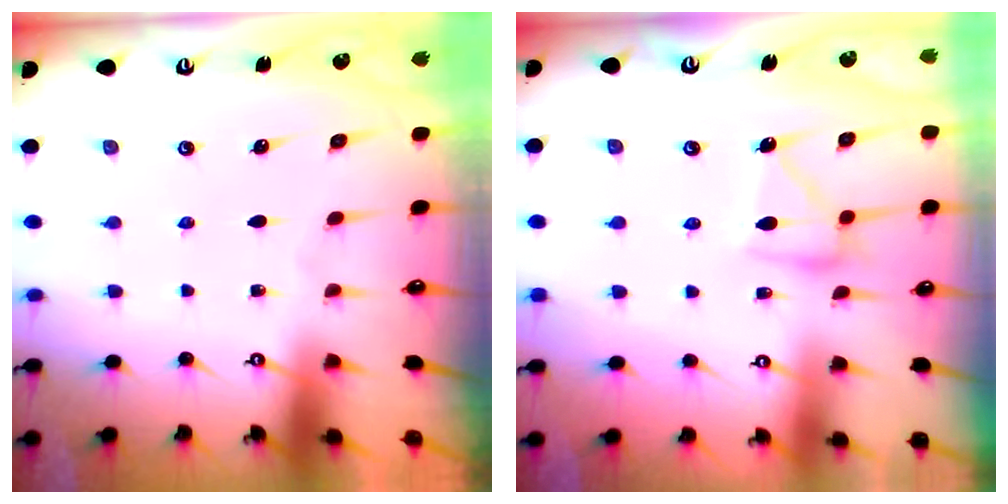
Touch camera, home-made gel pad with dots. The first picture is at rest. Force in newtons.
{"total": 11.3, "press": 11.2, "slide": 0.9}